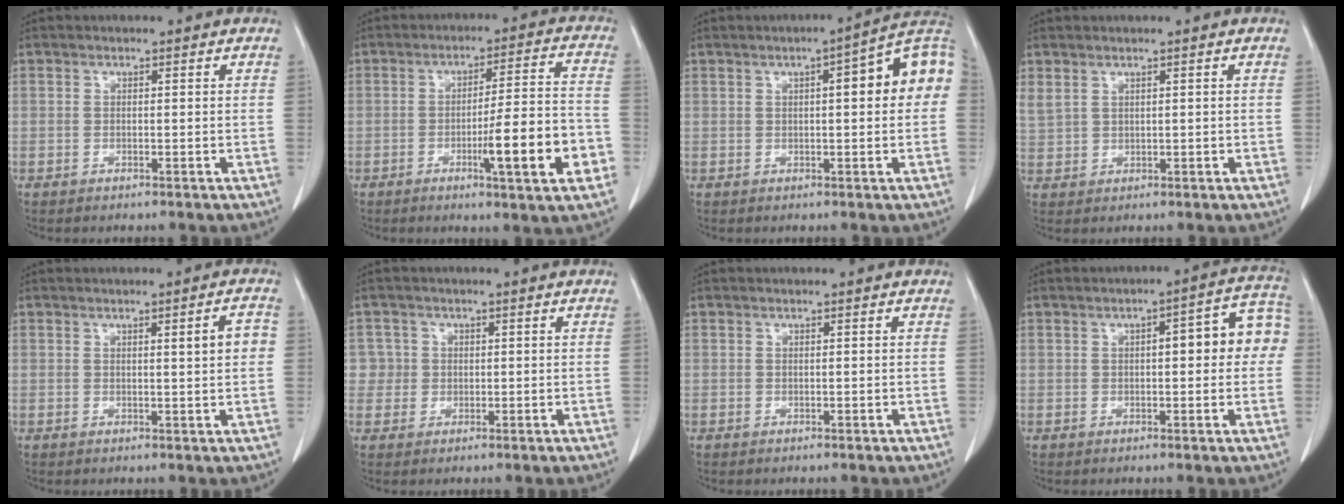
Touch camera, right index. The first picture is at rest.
{"total": 12.5, "force": [-4.3, 0.6, 11.7], "torque": [-0.171, -0.001, -0.063]}
{"total": 9.6, "force": [1.5, 1.6, 9.4], "torque": [-0.123, 0.032, 0.012]}
{"total": 2.7, "force": [1.5, 1.5, 1.6], "torque": [-0.051, 0.016, 0.046]}
{"total": 3.3, "force": [0.6, 0.2, 3.2], "torque": [-0.042, 0.003, 0.008]}
{"total": 2.8, "force": [0.3, 2.7, -0.3], "torque": [0.024, 0.009, 0.000]}
{"total": 0.0}
{"total": 9.0, "force": [0.9, 2.5, 8.6], "torque": [-0.103, 0.038, 0.007]}